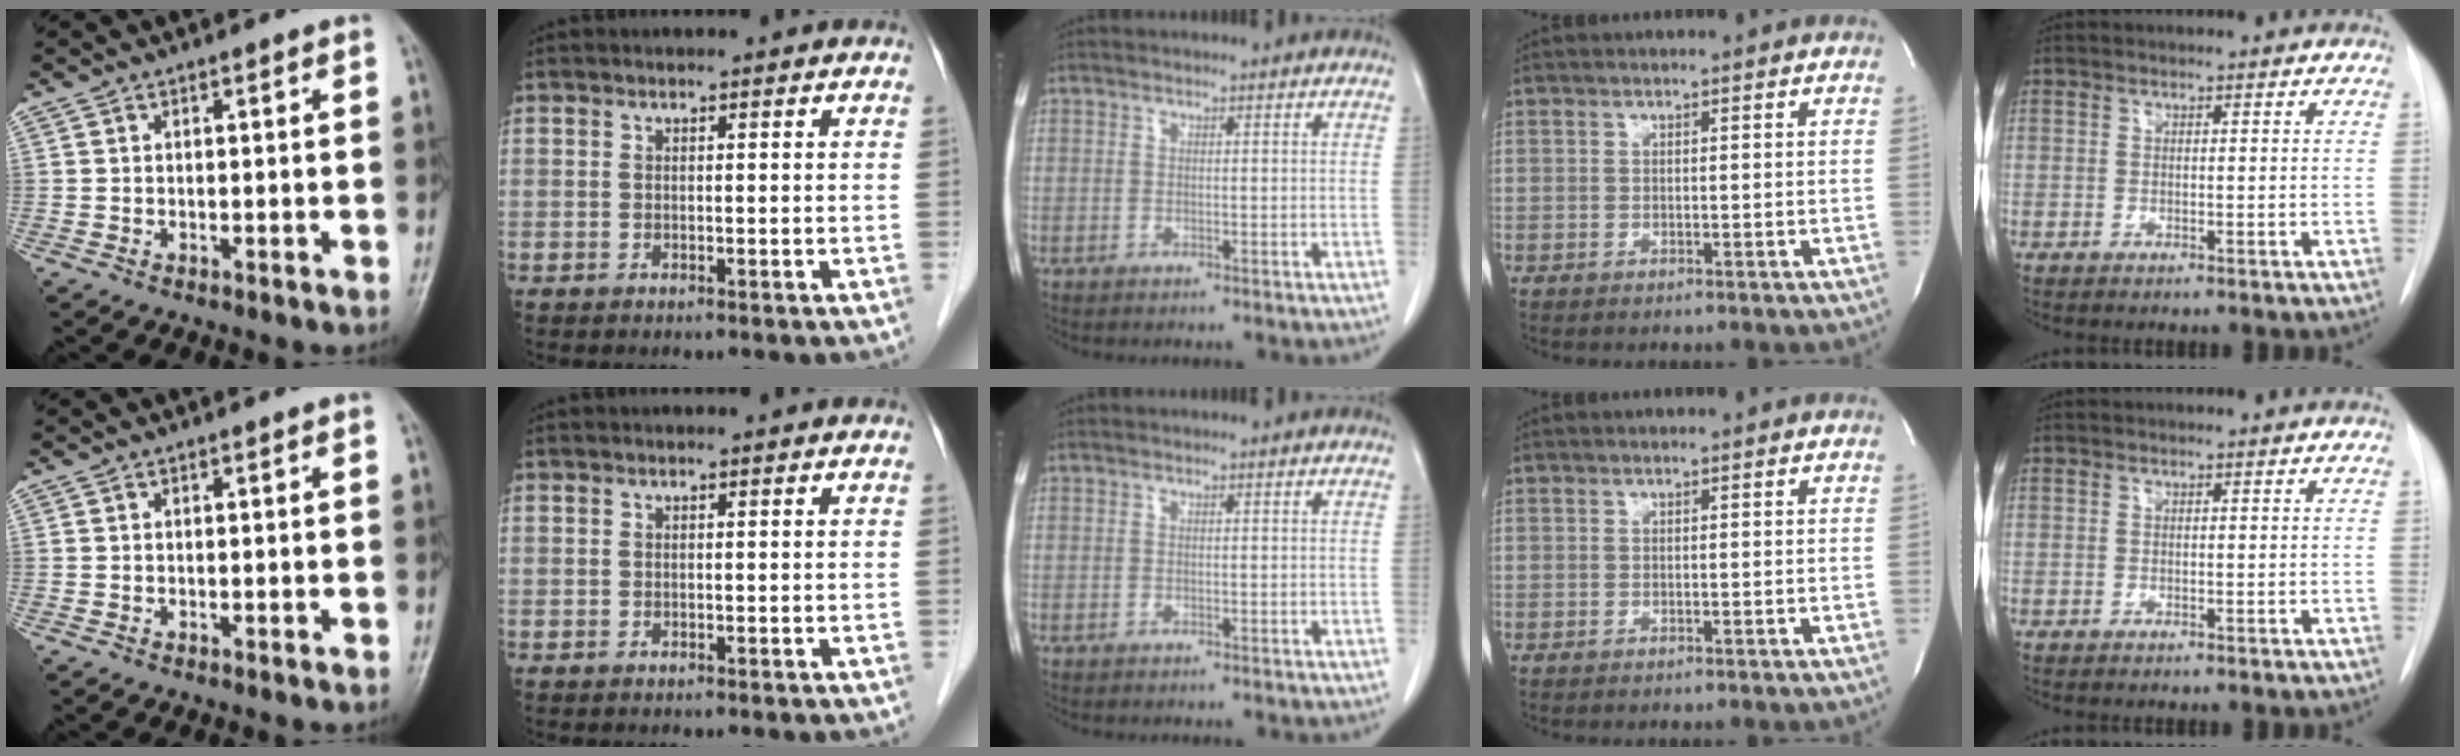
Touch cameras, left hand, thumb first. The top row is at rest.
{}